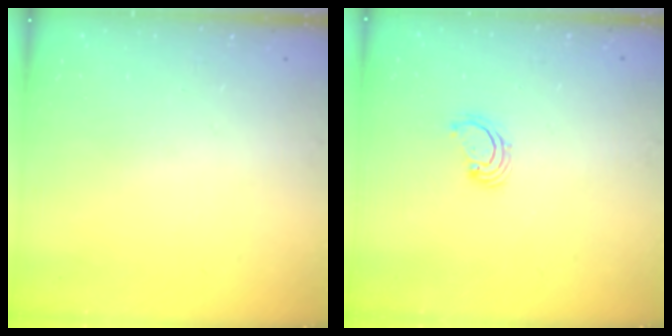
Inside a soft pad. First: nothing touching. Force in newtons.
{"total": 2.8, "press": 2.8, "slide": 0.3}